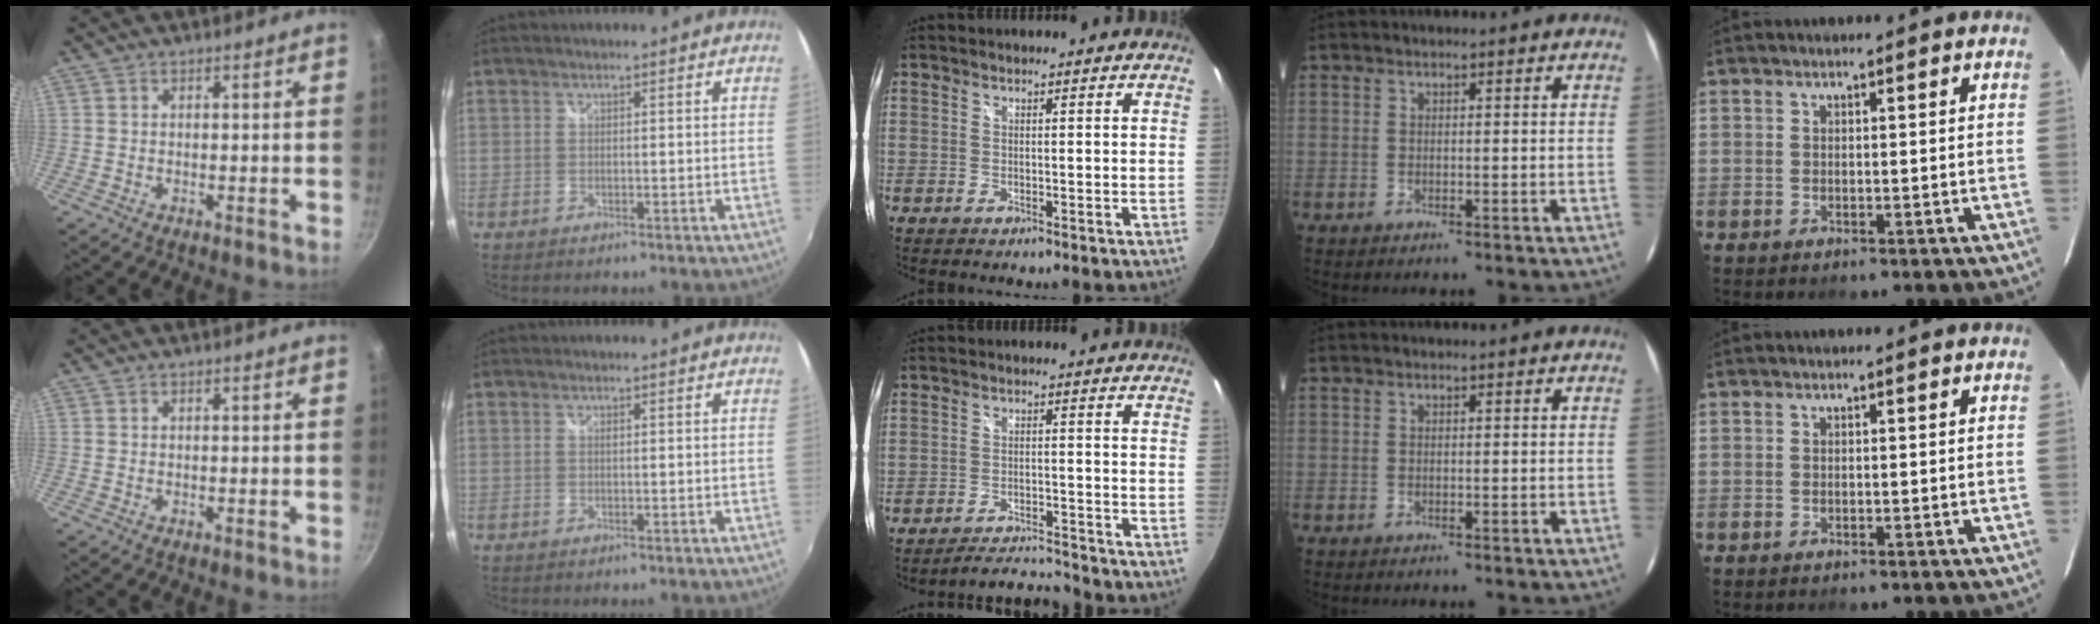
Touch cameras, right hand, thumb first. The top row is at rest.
{"middle": {"total": 6.7, "force": [-6.7, 0.1, 0.8], "torque": [-0.035, 0.004, -0.106]}}